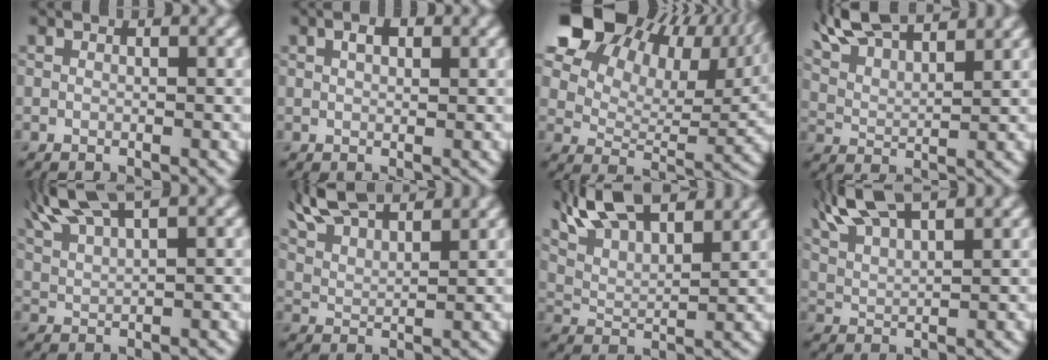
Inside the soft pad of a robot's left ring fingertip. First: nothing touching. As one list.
[{"total": 1.4, "force": [0.6, 0.8, 1.0], "torque": [-0.019, 0.005, 0.010]}, {"total": 17.2, "force": [9.6, 10.5, 9.7], "torque": [-0.164, 0.049, 0.156]}, {"total": 9.8, "force": [7.9, 3.1, 4.9], "torque": [-0.103, 0.023, 0.119]}, {"total": 5.9, "force": [4.3, 1.4, 3.7], "torque": [-0.074, 0.025, 0.070]}, {"total": 8.8, "force": [7.2, 2.6, 4.3], "torque": [-0.082, 0.024, 0.096]}, {"total": 10.5, "force": [8.1, 3.3, 5.8], "torque": [-0.111, 0.028, 0.106]}, {"total": 8.1, "force": [5.9, 2.7, 4.8], "torque": [-0.094, 0.036, 0.076]}]